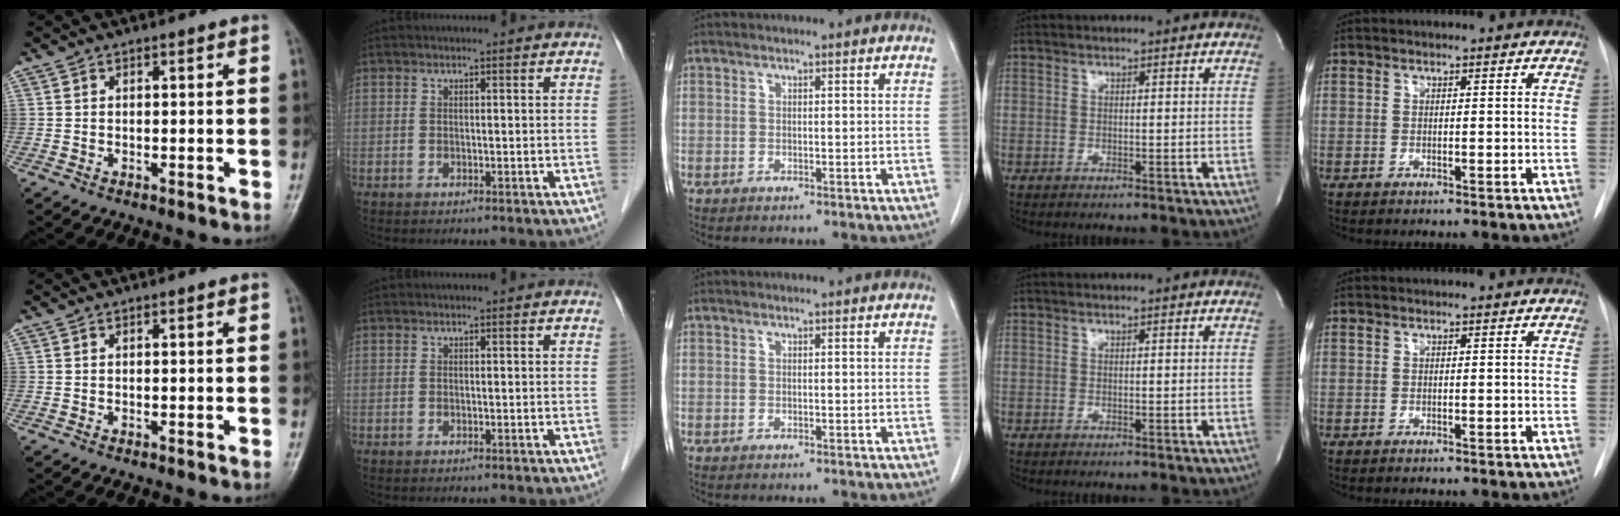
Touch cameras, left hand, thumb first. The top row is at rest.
{}